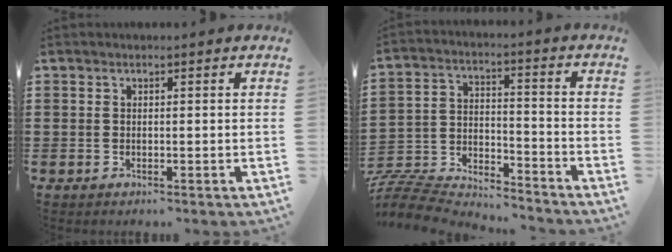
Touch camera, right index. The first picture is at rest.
{"total": 7.1, "force": [-7.0, 0.8, 0.7], "torque": [-0.026, -0.001, -0.143]}